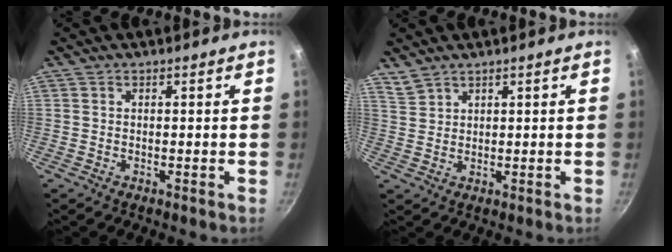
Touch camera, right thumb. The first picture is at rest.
{"total": 2.8, "force": [2.5, 1.0, 0.6], "torque": [-0.012, 0.001, 0.059]}